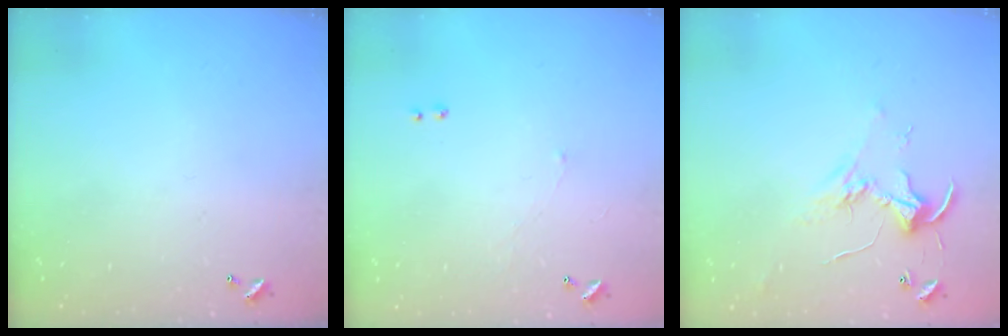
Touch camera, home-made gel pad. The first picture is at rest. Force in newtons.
{"total": 1.2, "press": 1.0, "slide": 0.6}
{"total": 2.5, "press": 2.5, "slide": 0.2}